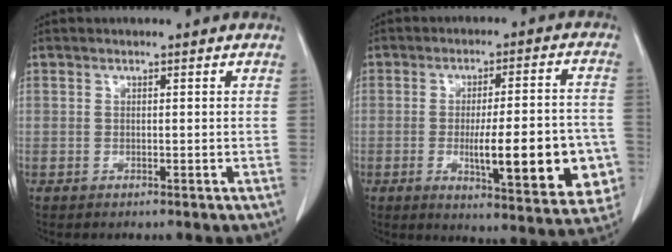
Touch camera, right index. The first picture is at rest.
{"total": 17.1, "force": [-4.1, 4.0, 16.2], "torque": [-0.168, 0.010, -0.038]}